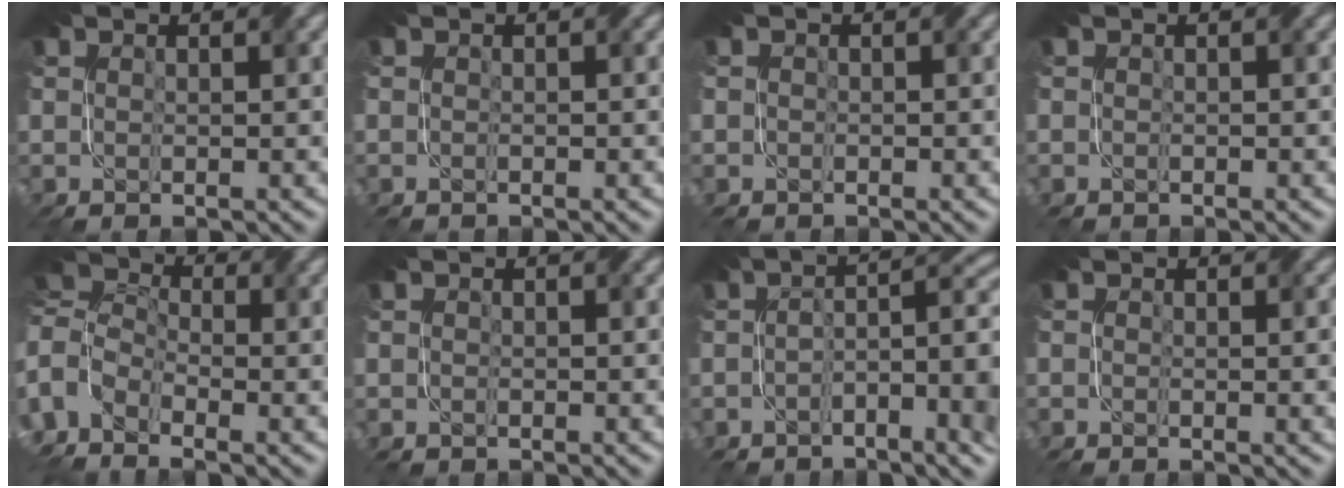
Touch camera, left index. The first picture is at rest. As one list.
[{"total": 1.0, "force": [-0.6, -0.3, -0.6], "torque": [0.011, 0.001, -0.003]}, {"total": 1.6, "force": [-1.1, 0.2, -1.0], "torque": [0.022, -0.007, -0.002]}, {"total": 1.8, "force": [-1.4, -0.4, -1.0], "torque": [0.018, -0.004, -0.006]}, {"total": 6.1, "force": [-3.3, 3.8, 3.5], "torque": [-0.084, 0.003, -0.056]}, {"total": 1.8, "force": [-1.4, -0.1, -1.1], "torque": [0.020, -0.005, -0.004]}, {"total": 6.5, "force": [-3.1, 1.8, 5.5], "torque": [-0.071, 0.006, -0.036]}, {"total": 2.0, "force": [-1.4, 0.6, 1.3], "torque": [0.004, 0.003, -0.010]}]